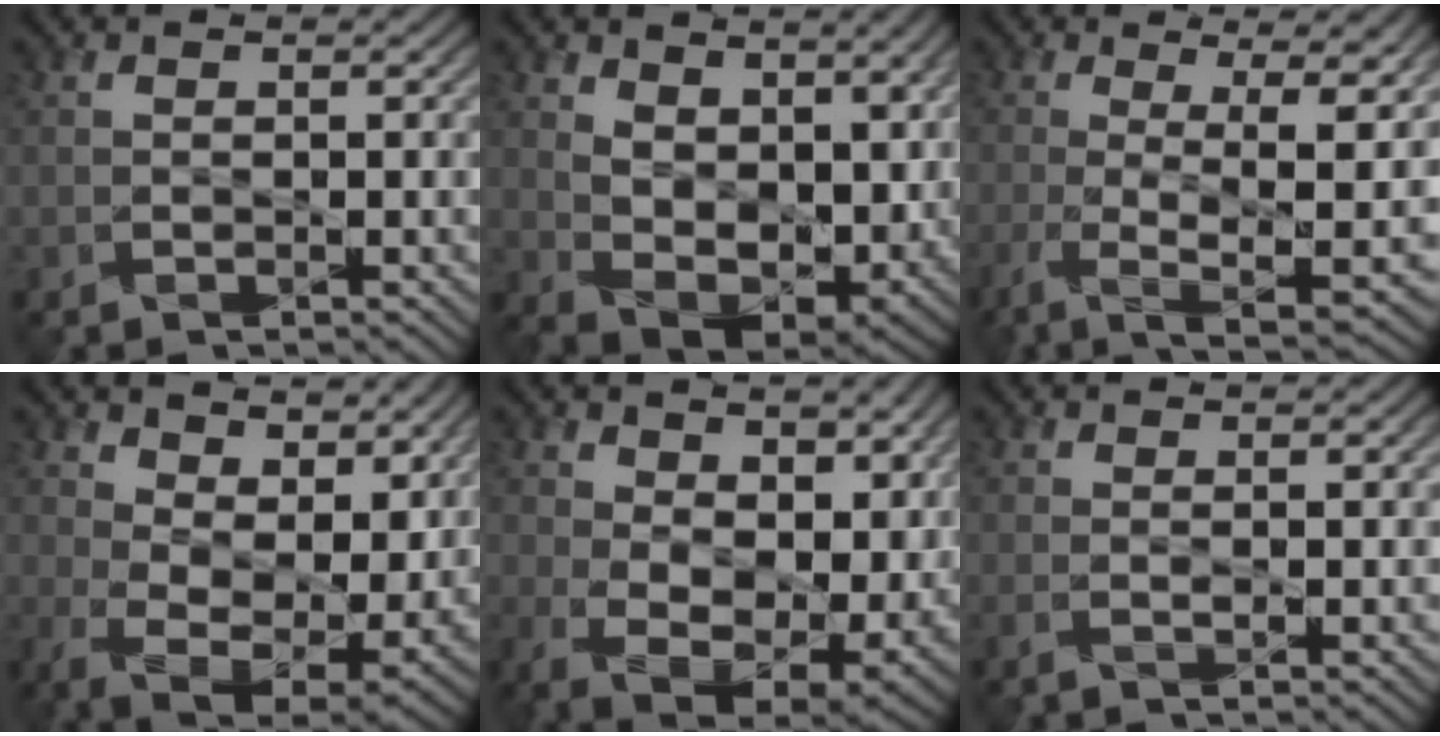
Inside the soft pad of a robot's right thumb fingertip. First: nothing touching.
{"total": 10.8, "force": [3.8, 6.6, 7.7], "torque": [-0.160, -0.016, 0.074]}
{"total": 10.9, "force": [-1.4, 3.3, 10.3], "torque": [-0.191, -0.011, -0.016]}
{"total": 11.5, "force": [5.5, 6.8, 7.6], "torque": [-0.164, -0.017, 0.099]}
{"total": 13.8, "force": [2.8, 8.9, 10.1], "torque": [-0.191, -0.033, 0.067]}
{"total": 1.2, "force": [0.2, 0.3, 1.2], "torque": [-0.026, 0.000, 0.001]}